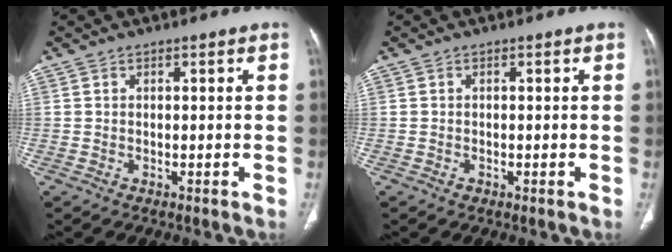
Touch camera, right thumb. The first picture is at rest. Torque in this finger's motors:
{"motor_torque": [0.49, 0.12, -0.15, -0.34, -0.09]}